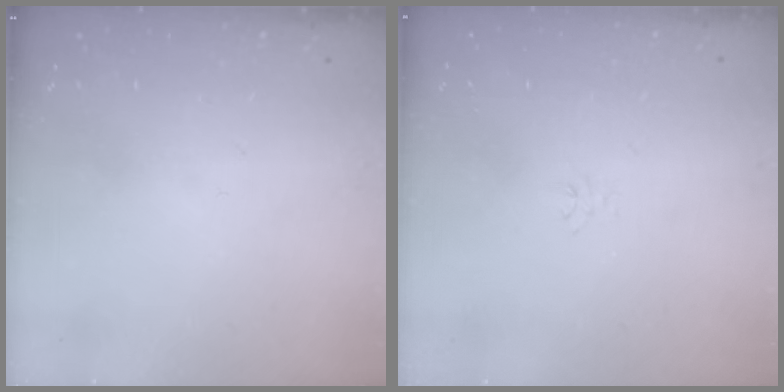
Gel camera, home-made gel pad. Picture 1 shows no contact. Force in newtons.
{"total": 2.6, "press": 2.6, "slide": 0.3}